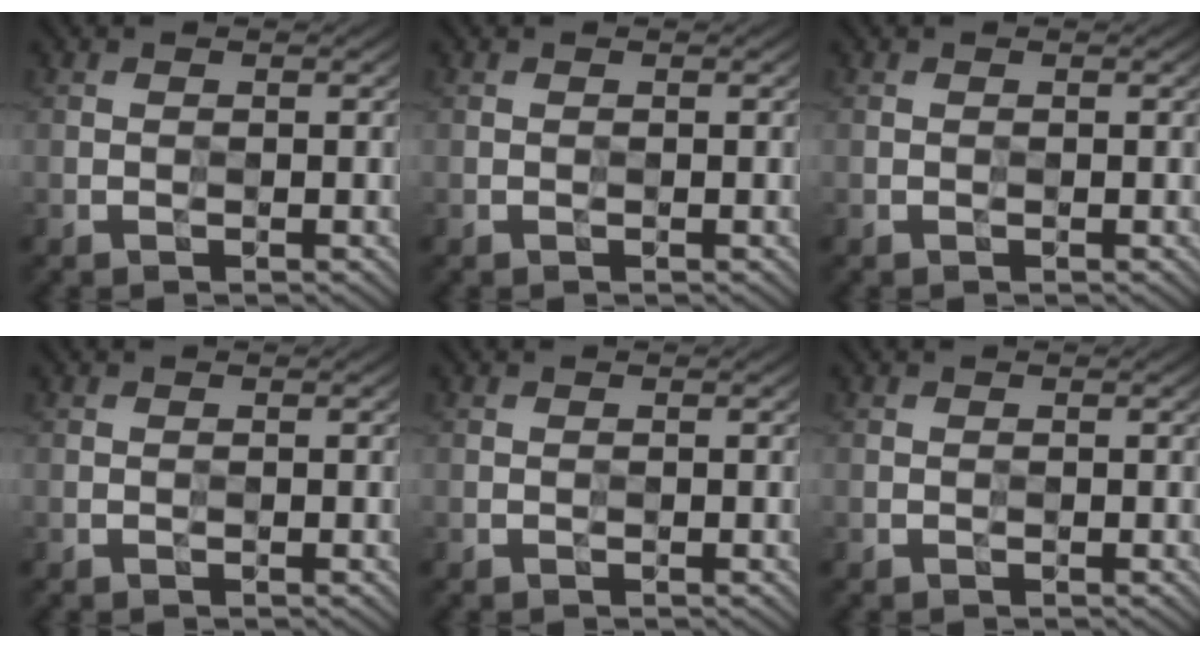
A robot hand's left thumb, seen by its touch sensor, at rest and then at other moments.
{"total": 0.0}
{"total": 0.0}
{"total": 0.0}
{"total": 0.0}
{"total": 0.0}